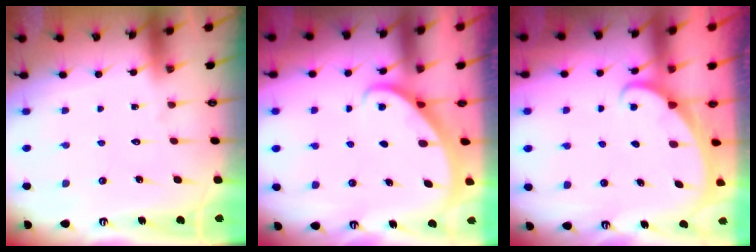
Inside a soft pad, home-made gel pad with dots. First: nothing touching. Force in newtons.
{"total": 1.9, "press": 1.9, "slide": 0.2}
{"total": 1.9, "press": 1.9, "slide": 0.1}